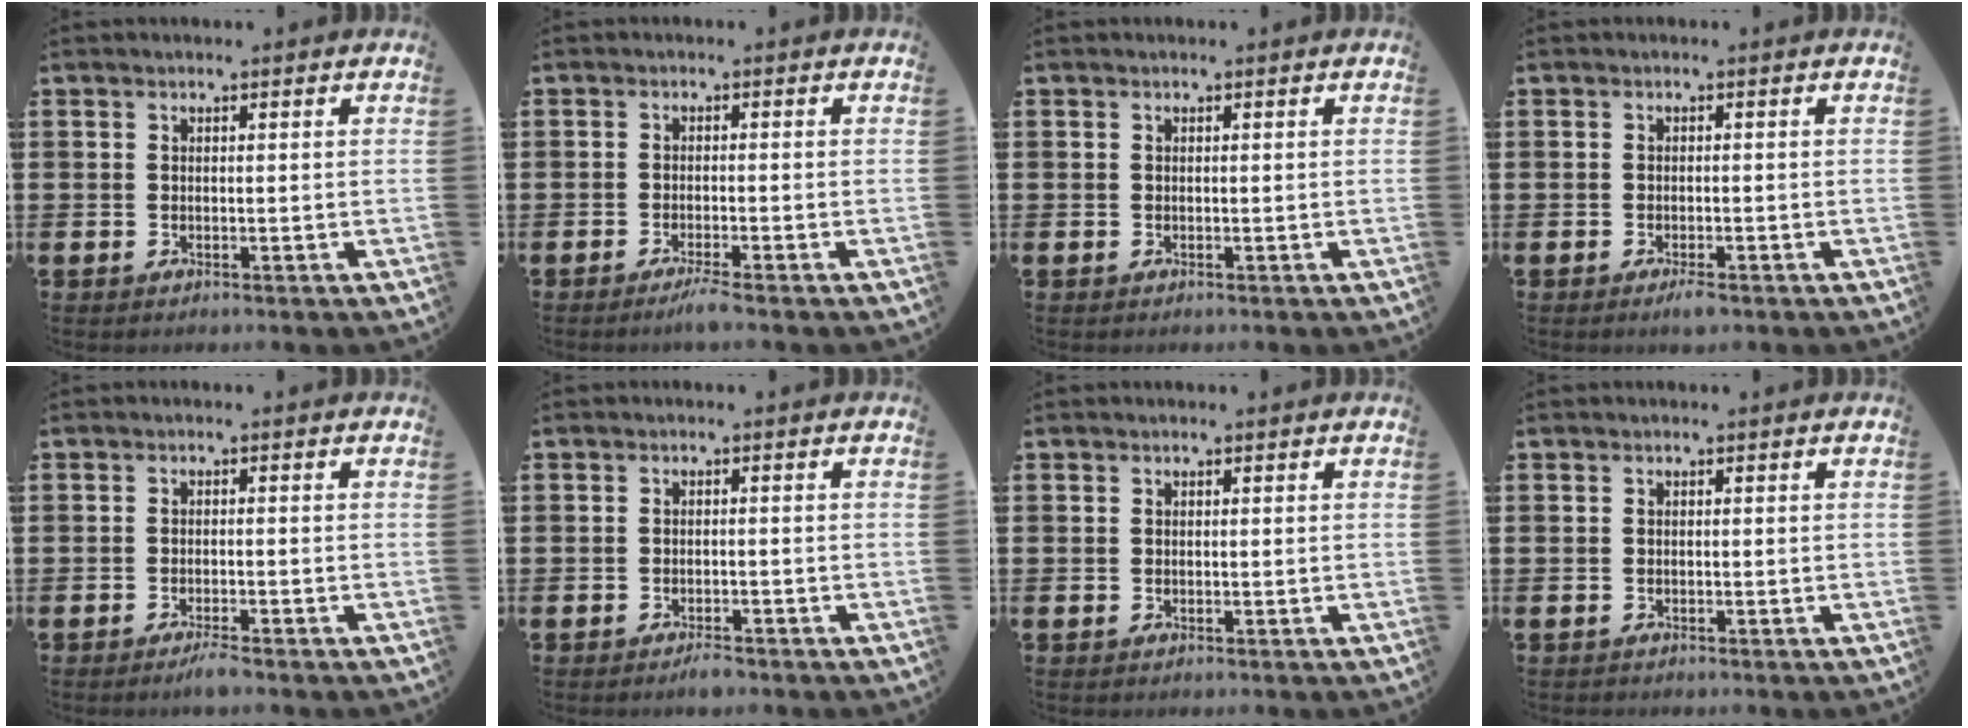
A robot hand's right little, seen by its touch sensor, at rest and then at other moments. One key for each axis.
{"total": 1.9, "fx": -1.4, "fy": 0.0, "fz": 1.3, "tx": -0.019, "ty": 0.002, "tz": -0.026}
{"total": 0.0}
{"total": 1.3, "fx": -0.8, "fy": 0.5, "fz": 0.9, "tx": -0.018, "ty": 0.000, "tz": -0.016}
{"total": 1.6, "fx": -1.3, "fy": 0.0, "fz": 0.8, "tx": -0.014, "ty": 0.002, "tz": -0.026}
{"total": 1.3, "fx": -1.2, "fy": 0.2, "fz": 0.4, "tx": -0.009, "ty": 0.000, "tz": -0.023}
{"total": 0.0}
{"total": 0.0}